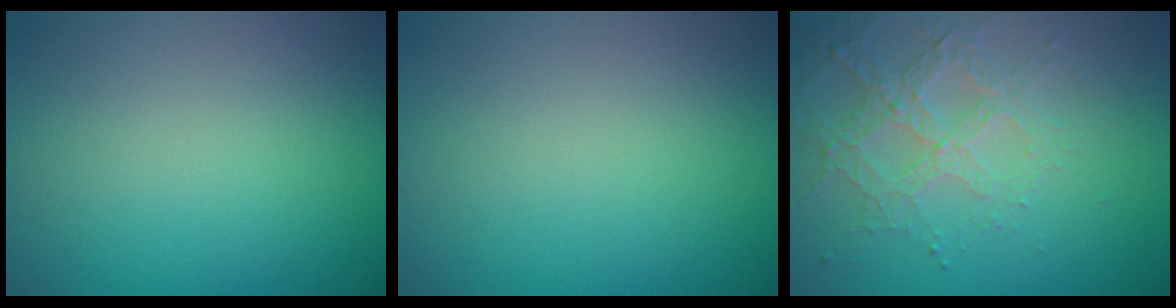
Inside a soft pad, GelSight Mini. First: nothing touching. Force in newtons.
{"total": 0.0}
{"total": 3.1, "press": 3.1, "slide": 0.6}